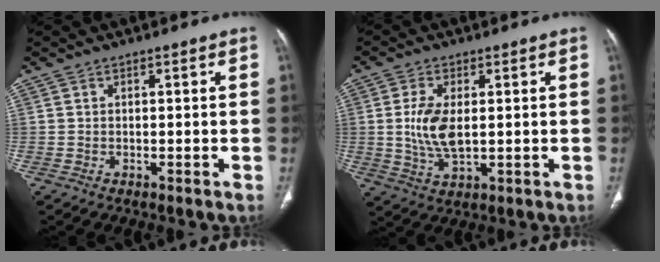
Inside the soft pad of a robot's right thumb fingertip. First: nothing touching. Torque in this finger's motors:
{"motor_torque": [-0.74, 0.34, 0.90, 0.28, 0.03]}